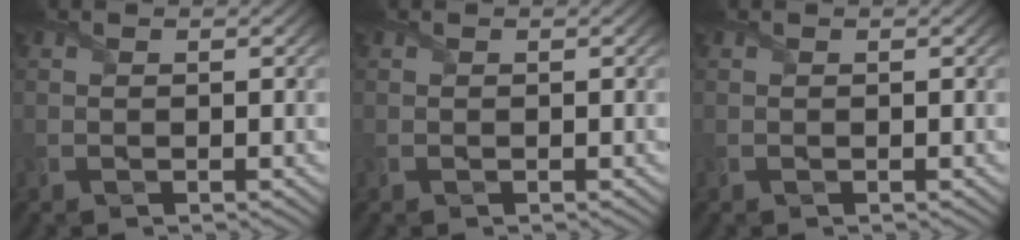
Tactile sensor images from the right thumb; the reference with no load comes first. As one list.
[{"total": 0.0}, {"total": 0.0}]